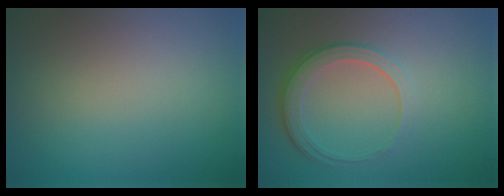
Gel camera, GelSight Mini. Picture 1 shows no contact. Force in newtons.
{"total": 3.7, "press": 2.7, "slide": 2.5}